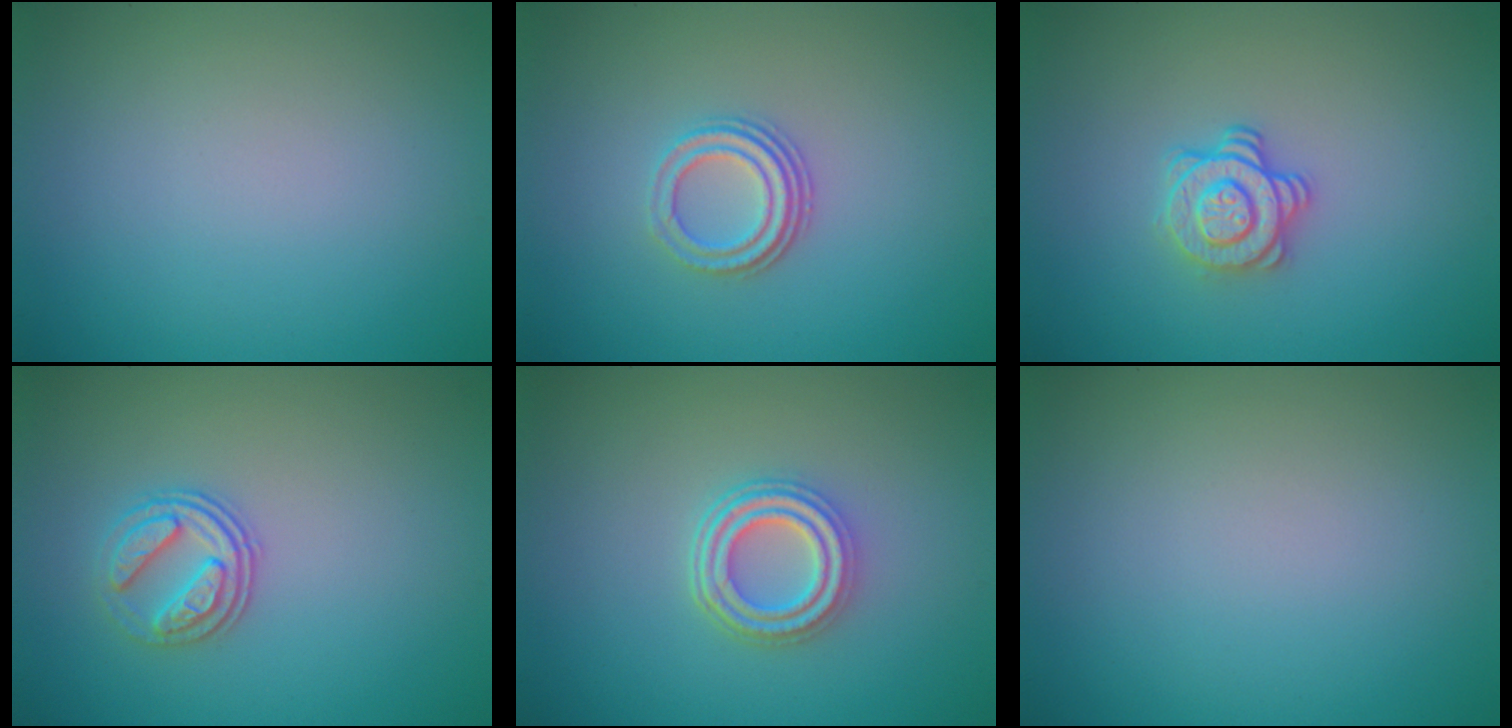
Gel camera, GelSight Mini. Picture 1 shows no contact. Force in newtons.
{"total": 3.0, "press": 2.3, "slide": 1.9}
{"total": 2.9, "press": 2.5, "slide": 1.4}
{"total": 2.8, "press": 2.6, "slide": 1.2}
{"total": 4.0, "press": 3.1, "slide": 2.5}
{"total": 0.0}